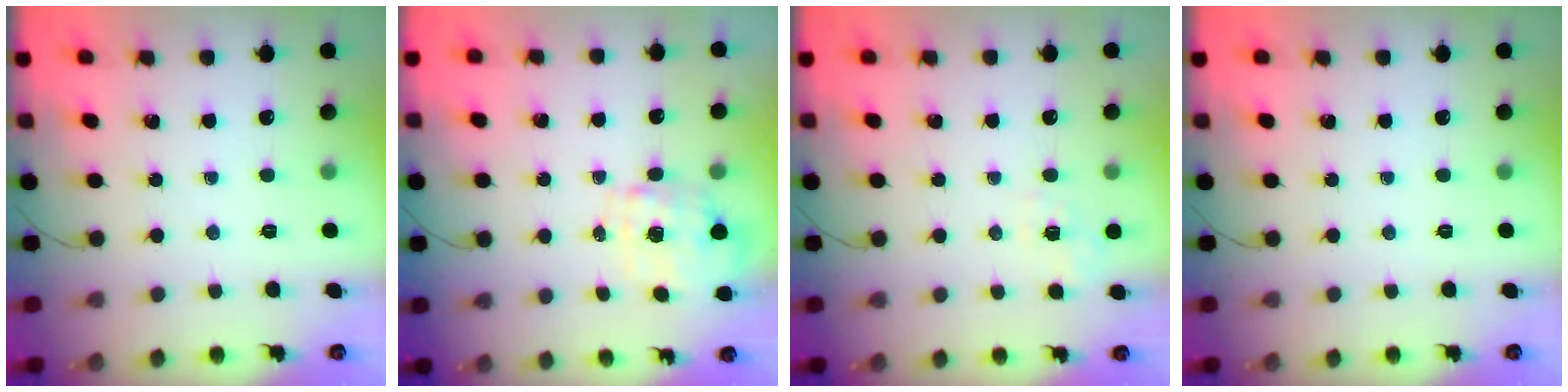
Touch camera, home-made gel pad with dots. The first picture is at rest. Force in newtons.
{"total": 1.5, "press": 1.5, "slide": 0.5}
{"total": 2.5, "press": 1.8, "slide": 1.7}
{"total": 0.0}